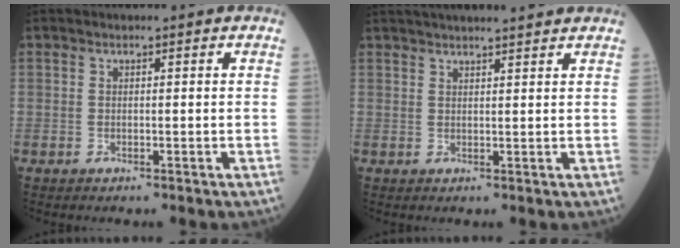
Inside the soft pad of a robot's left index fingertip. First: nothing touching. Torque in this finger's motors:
{"motor_torque": [0.91, -1.23, 0.27, 0.15]}